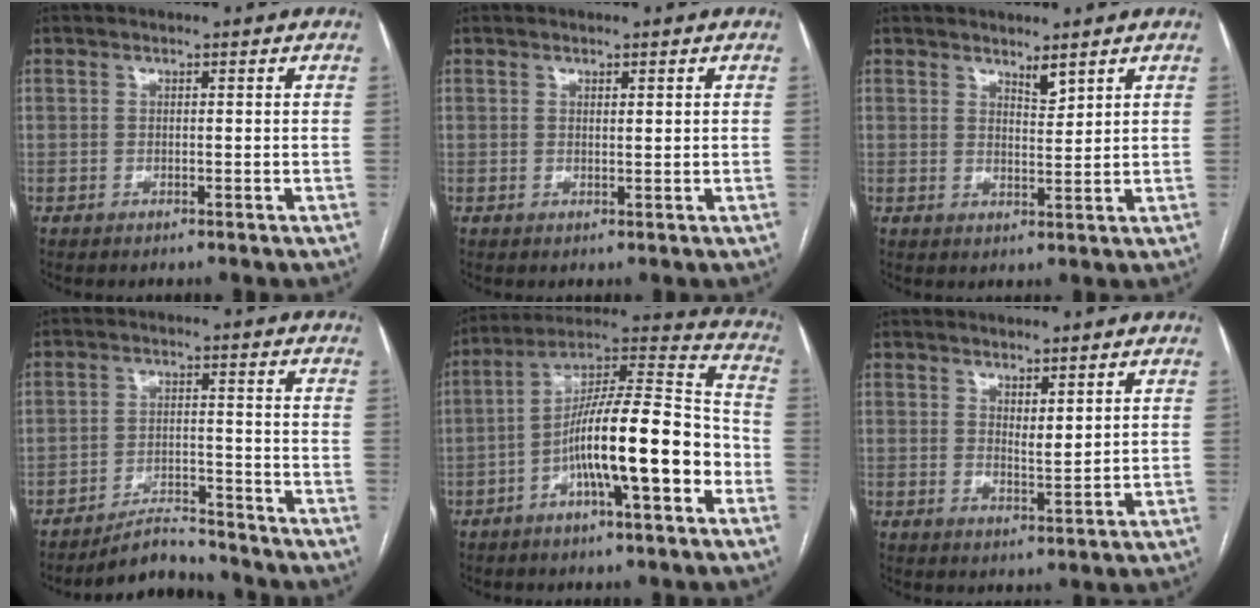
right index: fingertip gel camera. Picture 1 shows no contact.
{"total": 0.8, "force": [0.4, 0.1, 0.6], "torque": [-0.010, -0.002, 0.007]}
{"total": 2.3, "force": [2.0, 0.4, 1.1], "torque": [-0.021, -0.010, 0.039]}
{"total": 5.7, "force": [-5.6, 0.9, 0.2], "torque": [-0.003, 0.005, -0.090]}
{"total": 17.0, "force": [-5.5, 2.5, 15.9], "torque": [-0.264, 0.021, -0.090]}
{"total": 2.6, "force": [1.4, 0.6, 2.1], "torque": [-0.039, -0.011, 0.031]}